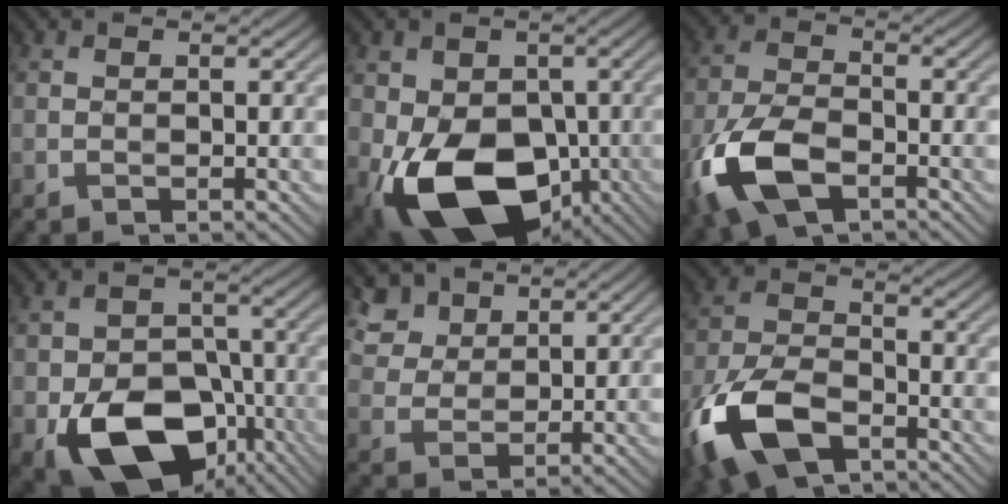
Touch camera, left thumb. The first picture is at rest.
{"total": 15.2, "force": [-4.8, 10.1, 10.2], "torque": [-0.184, -0.027, -0.088]}
{"total": 10.9, "force": [-5.2, 5.5, 7.9], "torque": [-0.195, -0.010, -0.112]}
{"total": 14.0, "force": [-6.2, 9.3, 8.4], "torque": [-0.150, -0.034, -0.106]}
{"total": 5.5, "force": [4.1, 3.3, 1.8], "torque": [-0.058, 0.003, 0.085]}
{"total": 12.7, "force": [-7.1, 6.3, 8.5], "torque": [-0.217, -0.025, -0.151]}